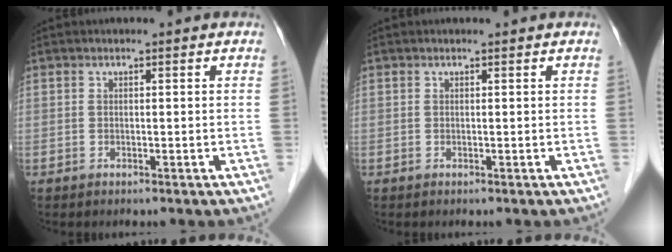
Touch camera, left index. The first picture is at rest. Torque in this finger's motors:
{"motor_torque": [0.00, 0.00, 0.00, 0.00]}